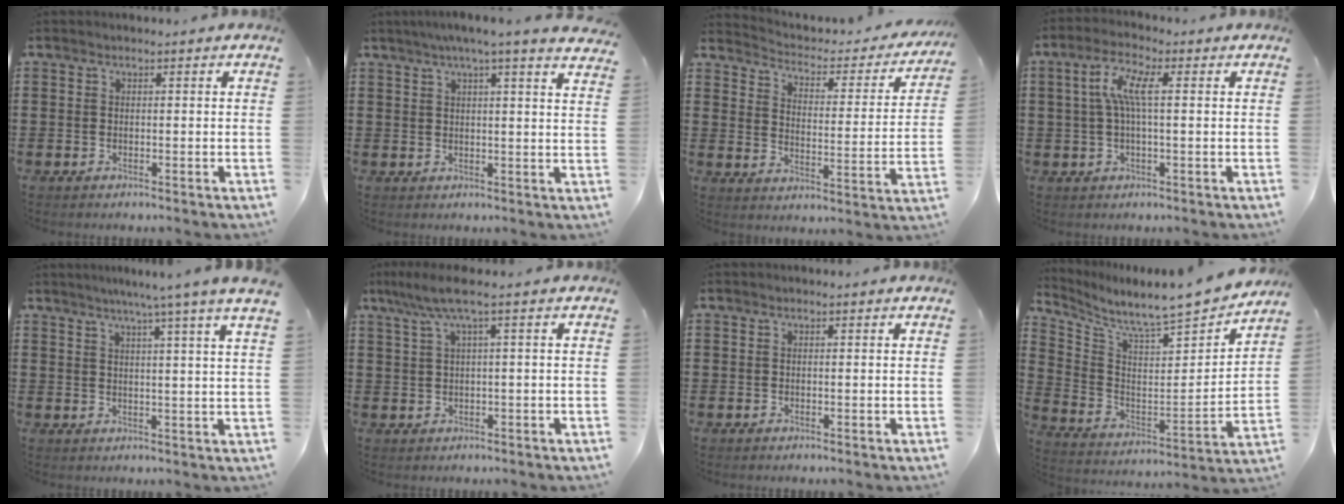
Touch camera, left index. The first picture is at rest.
{"total": 4.3, "force": [3.3, -0.6, 2.6], "torque": [-0.060, -0.012, 0.056]}
{"total": 2.2, "force": [2.0, 0.6, 0.7], "torque": [-0.032, -0.021, 0.023]}
{"total": 6.1, "force": [0.7, 1.8, 5.7], "torque": [-0.133, 0.004, 0.003]}
{"total": 5.2, "force": [3.9, -1.6, 3.1], "torque": [-0.069, -0.016, 0.062]}
{"total": 4.3, "force": [1.2, 0.1, 4.1], "torque": [-0.089, -0.003, 0.015]}
{"total": 0.0}
{"total": 7.3, "force": [7.1, 0.1, 1.7], "torque": [-0.066, -0.071, 0.110]}